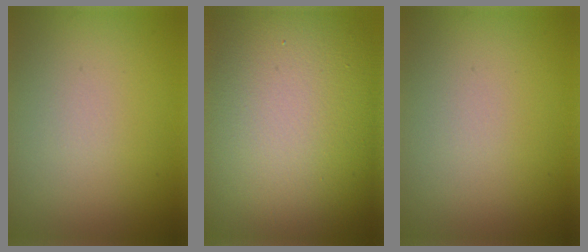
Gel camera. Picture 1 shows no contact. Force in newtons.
{"total": 18.4, "press": 18.4, "slide": 0.8}
{"total": 0.0}